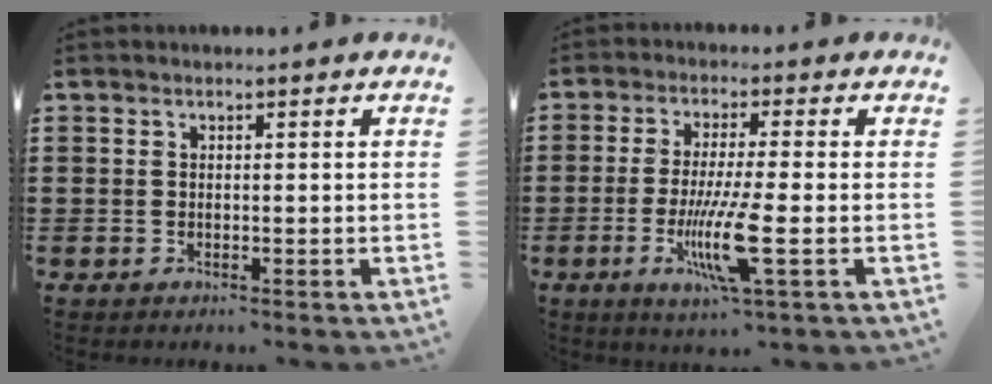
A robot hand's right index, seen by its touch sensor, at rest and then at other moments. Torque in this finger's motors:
{"motor_torque": [1.76, -0.38, 0.65, 0.13]}